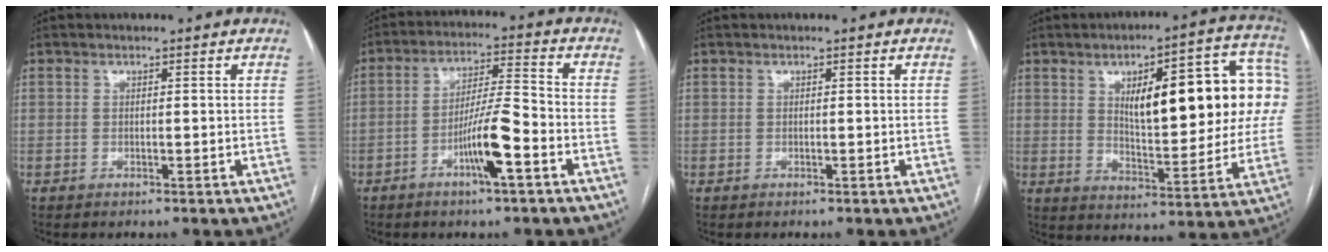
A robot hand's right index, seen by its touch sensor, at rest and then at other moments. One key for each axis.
{"total": 8.7, "fx": -3.8, "fy": 0.5, "fz": 7.8, "tx": -0.146, "ty": 0.006, "tz": -0.065}
{"total": 0.0}
{"total": 21.8, "fx": 4.8, "fy": 7.0, "fz": 20.1, "tx": -0.276, "ty": 0.037, "tz": 0.070}